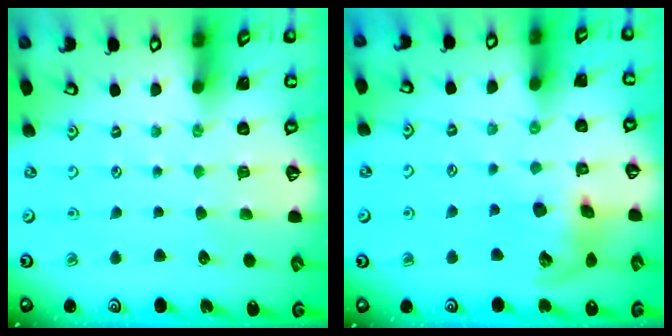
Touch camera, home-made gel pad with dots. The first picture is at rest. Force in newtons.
{"total": 12.8, "press": 12.6, "slide": 1.9}